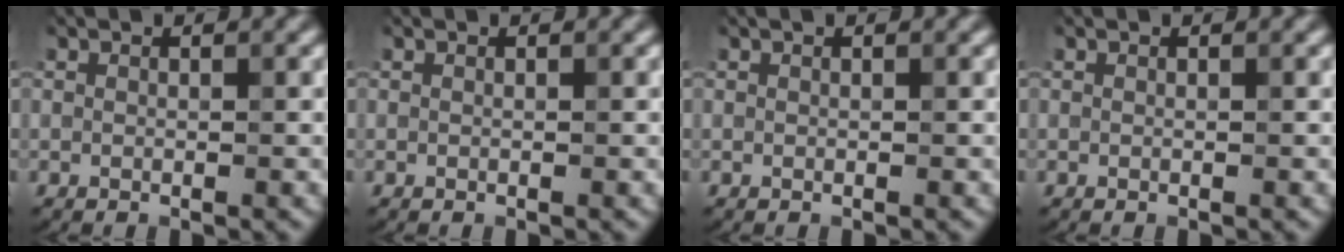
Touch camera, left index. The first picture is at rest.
{"total": 0.0}
{"total": 0.0}
{"total": 0.0}